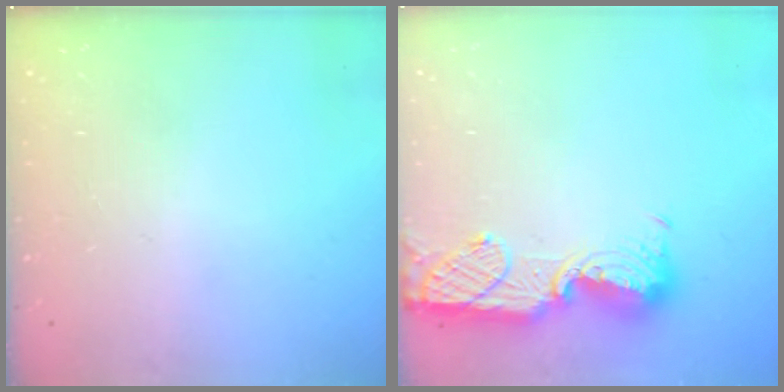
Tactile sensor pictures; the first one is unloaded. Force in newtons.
{"total": 13.9, "press": 13.8, "slide": 1.2}